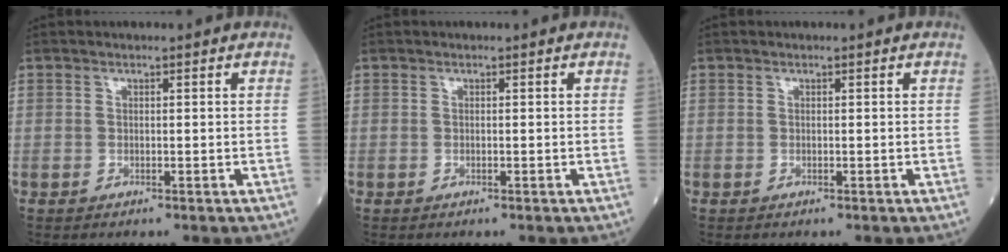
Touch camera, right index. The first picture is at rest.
{"total": 0.0}
{"total": 0.0}